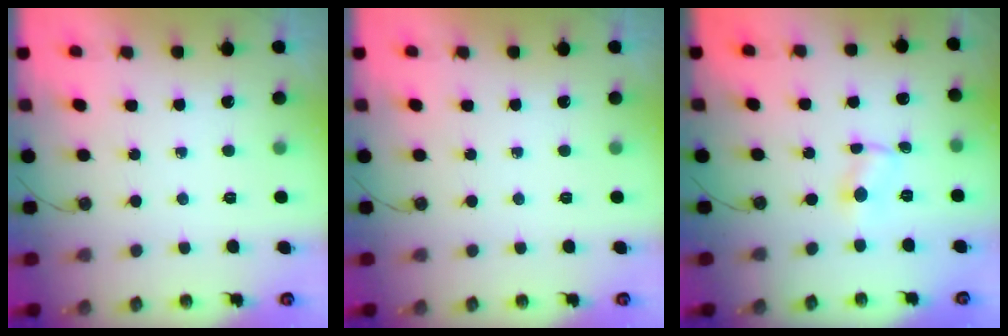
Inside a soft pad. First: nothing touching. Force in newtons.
{"total": 0.0}
{"total": 1.0, "press": 0.9, "slide": 0.1}